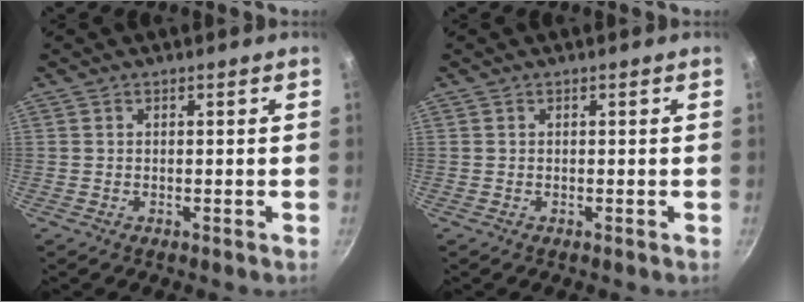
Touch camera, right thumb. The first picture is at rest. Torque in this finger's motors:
{"motor_torque": [-0.02, -0.02, 0.02, 0.00, 0.00]}